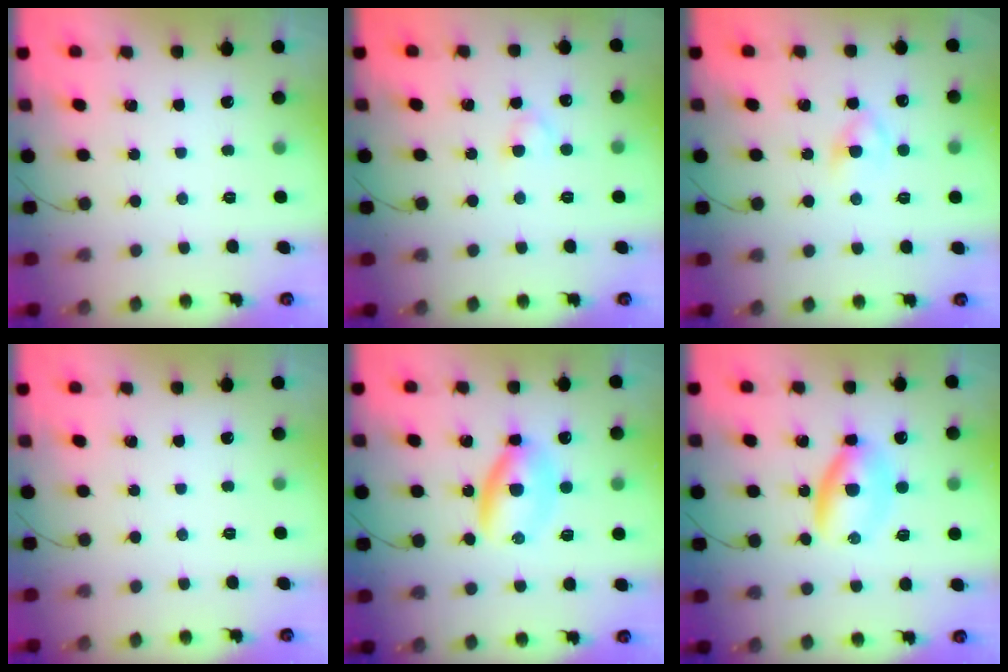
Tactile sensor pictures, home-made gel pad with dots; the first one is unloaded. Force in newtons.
{"total": 2.0, "press": 1.7, "slide": 0.9}
{"total": 3.8, "press": 3.5, "slide": 1.3}
{"total": 0.0}
{"total": 5.7, "press": 5.6, "slide": 1.1}
{"total": 5.7, "press": 5.6, "slide": 1.1}